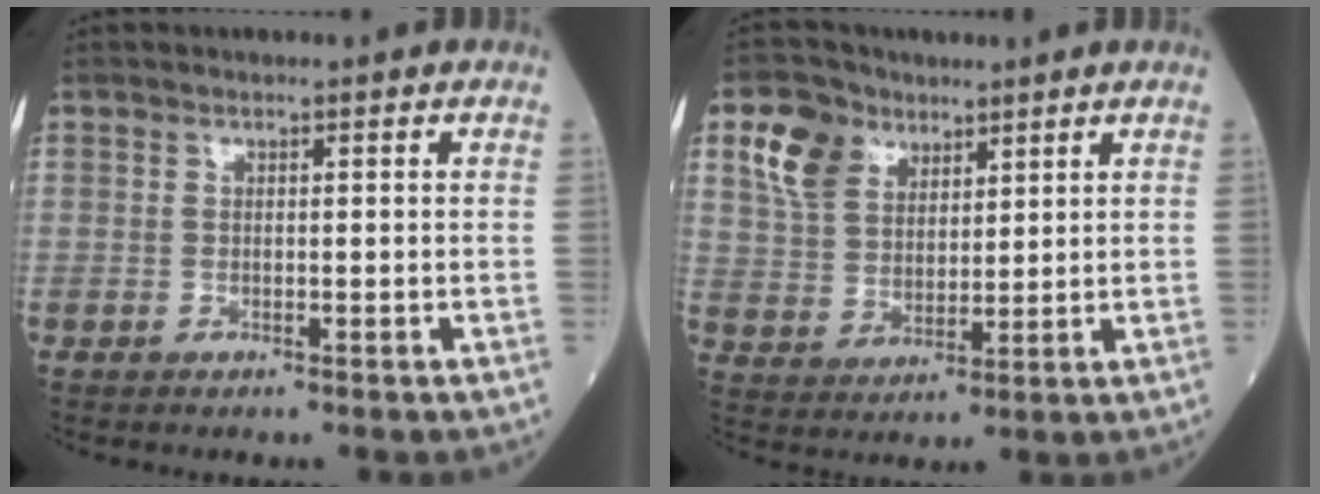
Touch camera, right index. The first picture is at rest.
{"total": 8.7, "force": [4.9, 5.8, 4.2], "torque": [-0.099, 0.027, 0.101]}